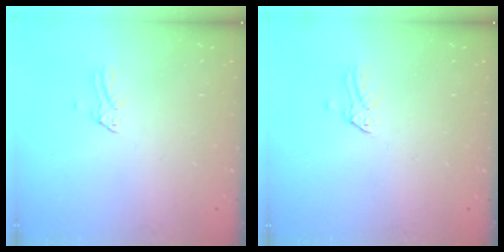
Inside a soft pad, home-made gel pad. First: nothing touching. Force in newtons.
{"total": 0.0}